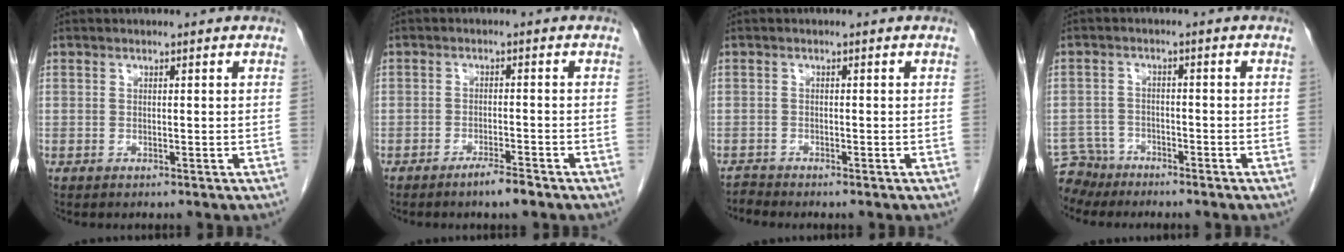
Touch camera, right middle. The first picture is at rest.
{"total": 3.0, "force": [-2.3, 0.1, 1.9], "torque": [-0.033, -0.002, -0.040]}
{"total": 1.1, "force": [-0.9, -0.3, -0.5], "torque": [0.011, -0.008, -0.018]}
{"total": 5.4, "force": [-5.2, 1.3, -0.8], "torque": [0.018, 0.000, -0.099]}